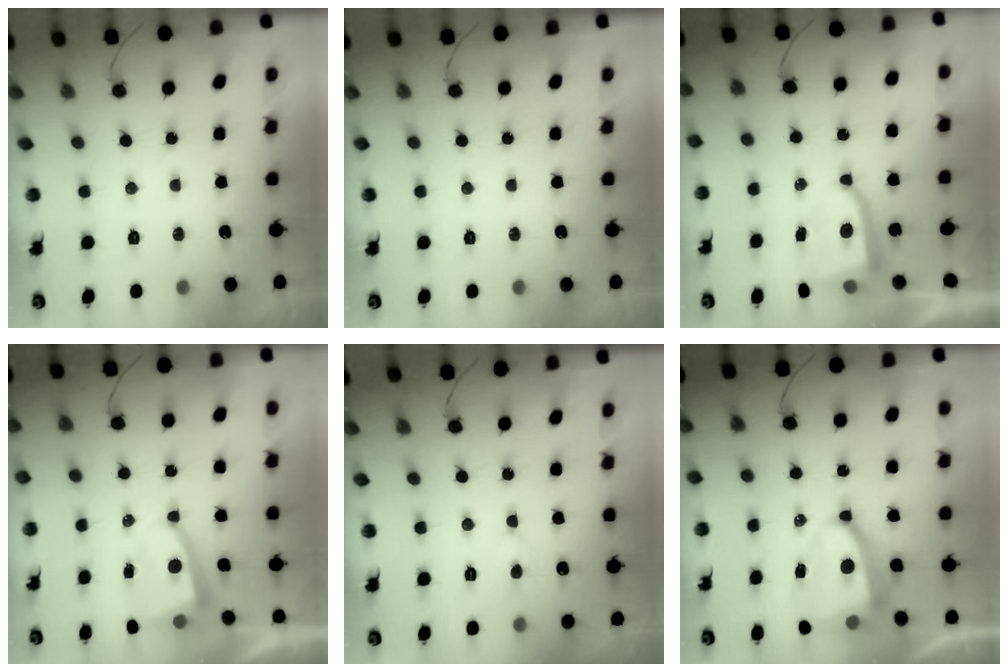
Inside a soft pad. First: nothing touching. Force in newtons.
{"total": 0.0}
{"total": 5.7, "press": 5.7, "slide": 0.5}
{"total": 4.6, "press": 4.6, "slide": 0.5}
{"total": 4.4, "press": 4.4, "slide": 0.3}
{"total": 10.0, "press": 9.9, "slide": 1.5}